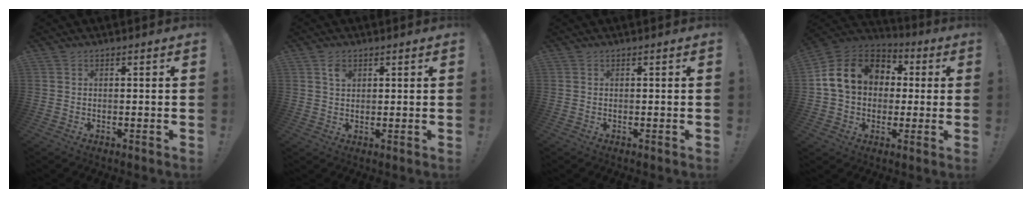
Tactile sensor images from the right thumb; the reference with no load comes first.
{"total": 3.0, "force": [1.5, 1.9, 1.8], "torque": [-0.017, -0.004, 0.023]}
{"total": 0.0}
{"total": 17.0, "force": [3.8, 13.1, 10.1], "torque": [-0.166, 0.004, 0.072]}